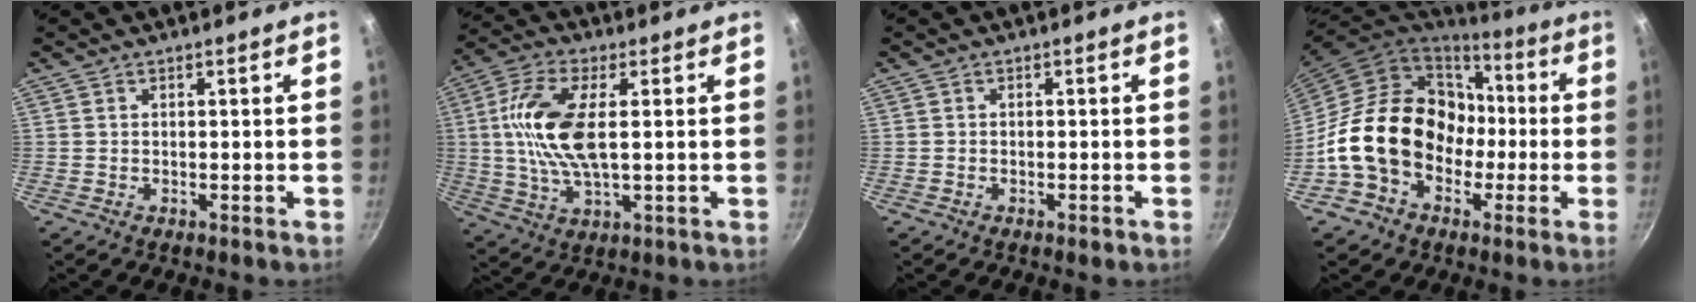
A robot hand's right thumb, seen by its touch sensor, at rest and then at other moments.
{"total": 13.3, "force": [1.5, 5.7, 11.9], "torque": [-0.245, 0.007, 0.022]}
{"total": 1.1, "force": [-0.7, 0.5, 0.7], "torque": [-0.017, 0.004, -0.011]}
{"total": 19.9, "force": [-2.6, 15.7, 11.9], "torque": [-0.166, 0.059, -0.037]}